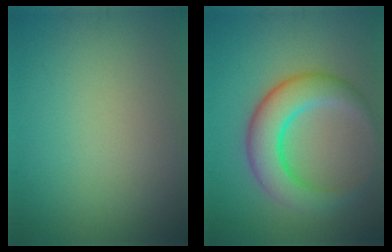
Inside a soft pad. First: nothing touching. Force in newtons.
{"total": 6.2, "press": 6.2, "slide": 0.2}